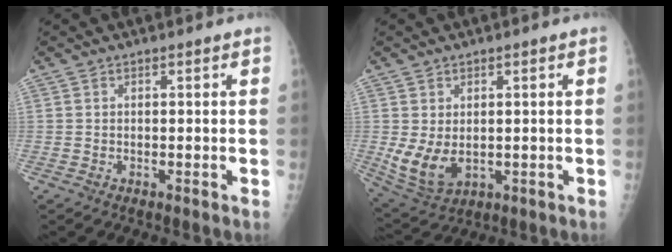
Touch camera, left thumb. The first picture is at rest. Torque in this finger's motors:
{"motor_torque": [0.76, 0.74, 0.63, -0.10, 0.08]}